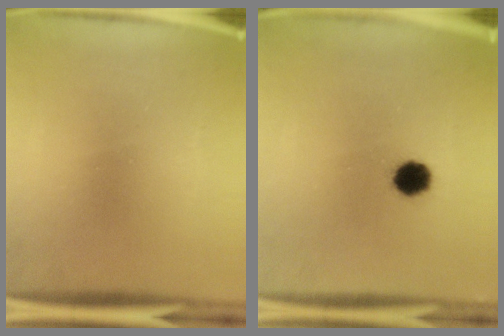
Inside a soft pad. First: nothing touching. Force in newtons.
{"total": 5.3}